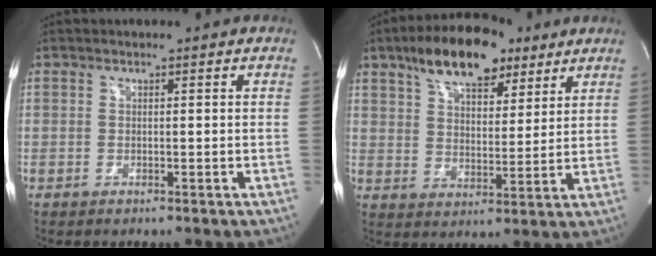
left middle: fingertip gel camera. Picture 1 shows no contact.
{"total": 14.4, "force": [9.4, 6.2, 8.9], "torque": [-0.150, 0.028, 0.160]}